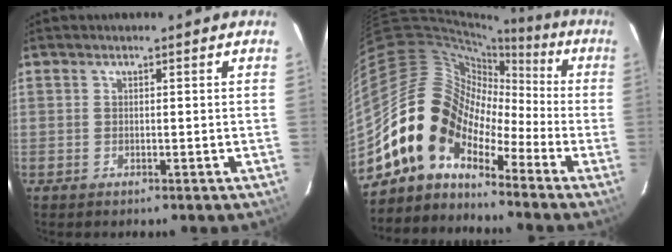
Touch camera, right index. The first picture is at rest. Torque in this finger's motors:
{"motor_torque": [1.33, -0.81, 1.05, 0.21]}